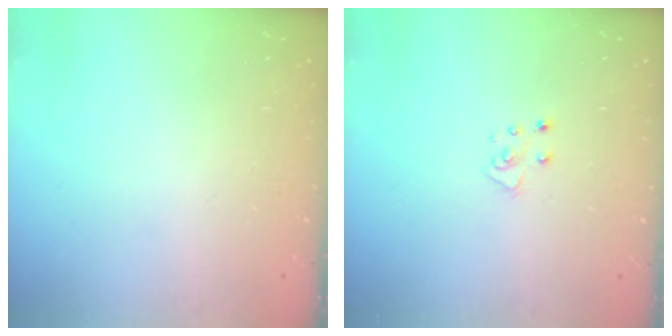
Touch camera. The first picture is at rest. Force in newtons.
{"total": 4.8, "press": 4.8, "slide": 0.2}